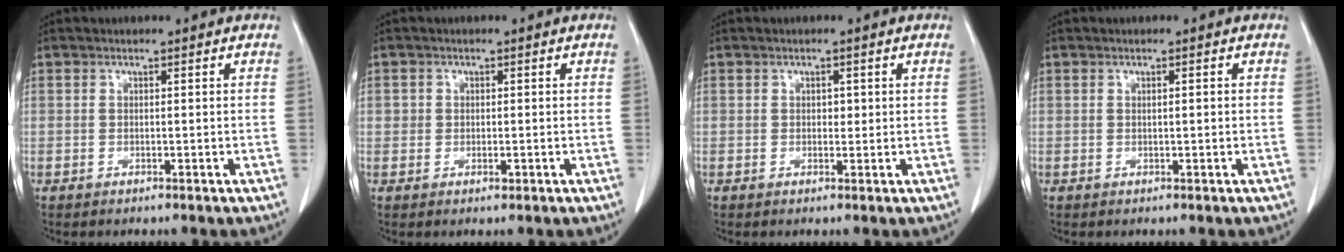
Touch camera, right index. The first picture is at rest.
{"total": 1.6, "force": [-0.2, 1.3, 0.8], "torque": [-0.010, 0.001, -0.002]}
{"total": 1.2, "force": [0.2, 0.9, 0.8], "torque": [-0.008, 0.001, 0.003]}
{"total": 0.6, "force": [0.1, 0.1, 0.6], "torque": [-0.012, 0.000, 0.003]}